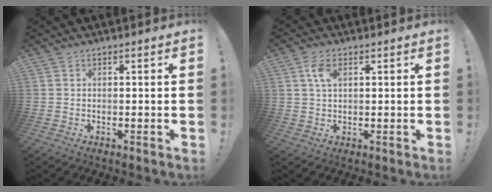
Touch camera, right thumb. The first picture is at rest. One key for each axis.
{"total": 4.5, "fx": 1.5, "fy": 2.3, "fz": 3.6, "tx": -0.060, "ty": 0.000, "tz": 0.024}